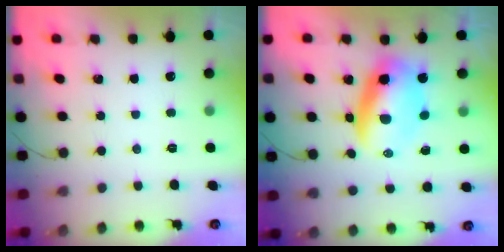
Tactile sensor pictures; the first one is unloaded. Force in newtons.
{"total": 9.4, "press": 9.1, "slide": 2.4}